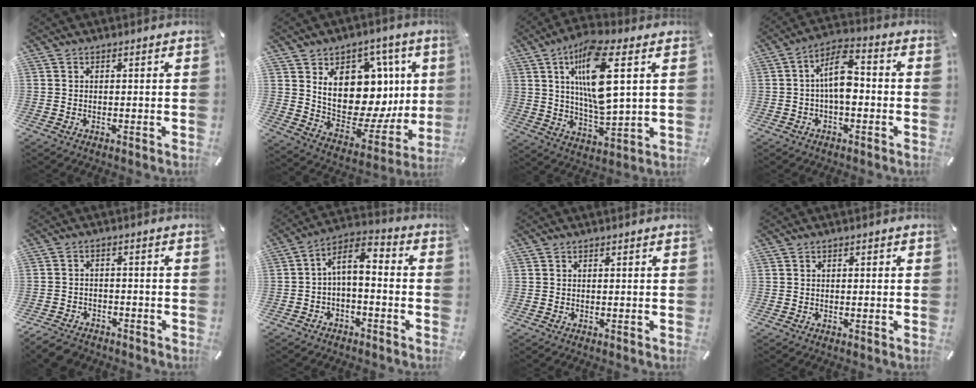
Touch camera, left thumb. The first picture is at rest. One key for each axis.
{"total": 19.0, "fx": 4.3, "fy": 14.2, "fz": 11.9, "tx": -0.178, "ty": -0.051, "tz": 0.087}
{"total": 15.7, "fx": 5.1, "fy": 5.2, "fz": 13.9, "tx": -0.269, "ty": -0.011, "tz": 0.080}
{"total": 9.6, "fx": -0.9, "fy": 4.6, "fz": 8.4, "tx": -0.149, "ty": 0.012, "tz": -0.016}
{"total": 5.2, "fx": -4.4, "fy": 2.3, "fz": 1.4, "tx": -0.036, "ty": 0.018, "tz": -0.088}
{"total": 5.7, "fx": -0.7, "fy": 3.1, "fz": 4.7, "tx": -0.088, "ty": 0.007, "tz": -0.013}
{"total": 0.0}
{"total": 0.6, "fx": -0.1, "fy": 0.3, "fz": 0.5, "tx": -0.008, "ty": 0.000, "tz": -0.003}